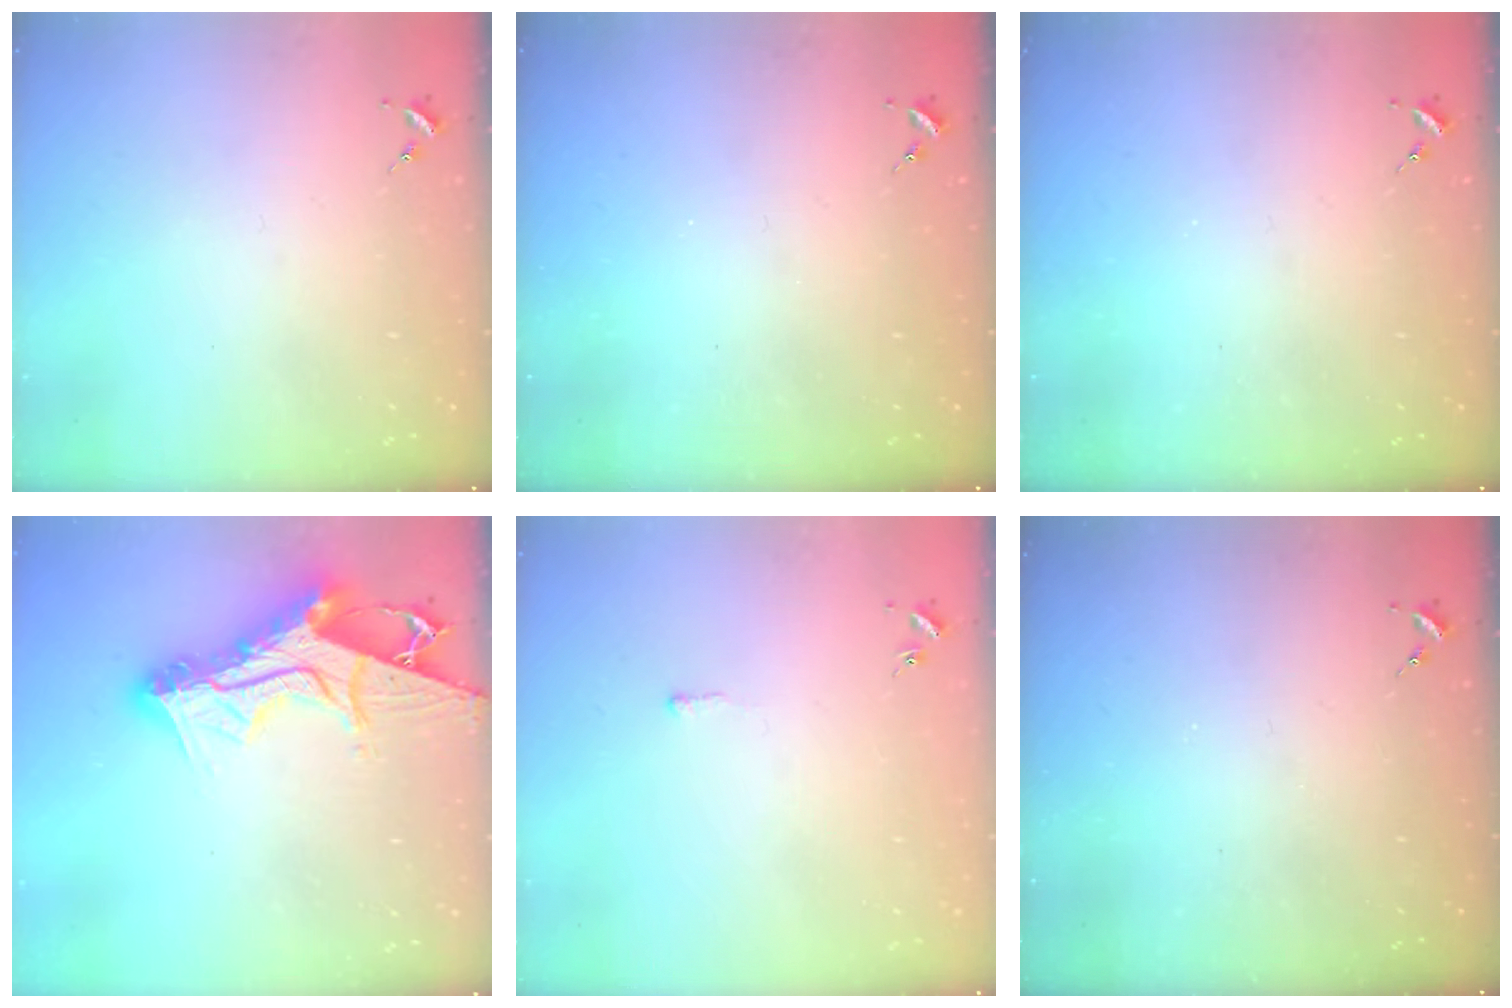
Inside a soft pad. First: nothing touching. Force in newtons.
{"total": 0.0}
{"total": 0.0}
{"total": 19.7, "press": 19.6, "slide": 1.6}
{"total": 2.7, "press": 2.7, "slide": 0.5}
{"total": 0.0}